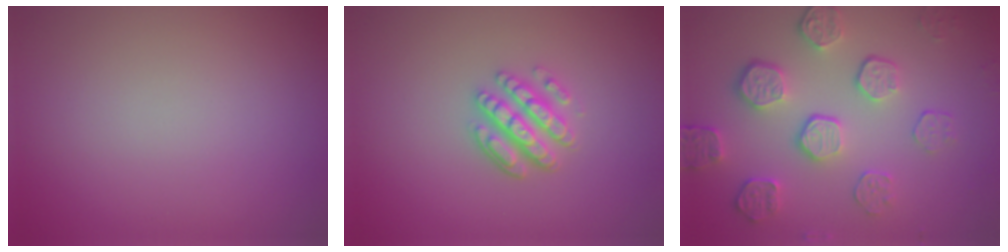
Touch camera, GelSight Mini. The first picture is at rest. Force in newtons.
{"total": 3.6, "press": 3.1, "slide": 1.8}
{"total": 5.3, "press": 3.8, "slide": 3.7}